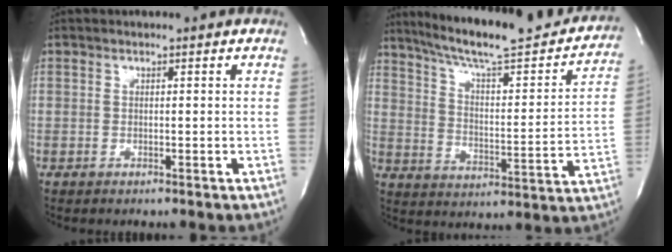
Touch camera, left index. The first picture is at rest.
{"total": 25.9, "force": [22.6, 3.4, 12.3], "torque": [-0.187, -0.033, 0.303]}